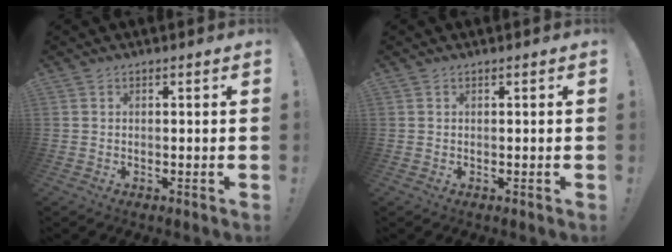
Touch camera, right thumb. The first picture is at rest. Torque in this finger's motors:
{"motor_torque": [-0.02, -0.13, 0.18, 0.12, 0.00]}